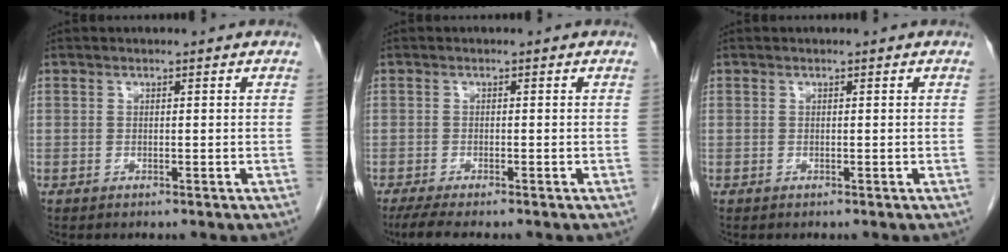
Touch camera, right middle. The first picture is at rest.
{"total": 4.4, "force": [-3.5, 0.4, 2.6], "torque": [-0.045, -0.012, -0.056]}
{"total": 0.0}